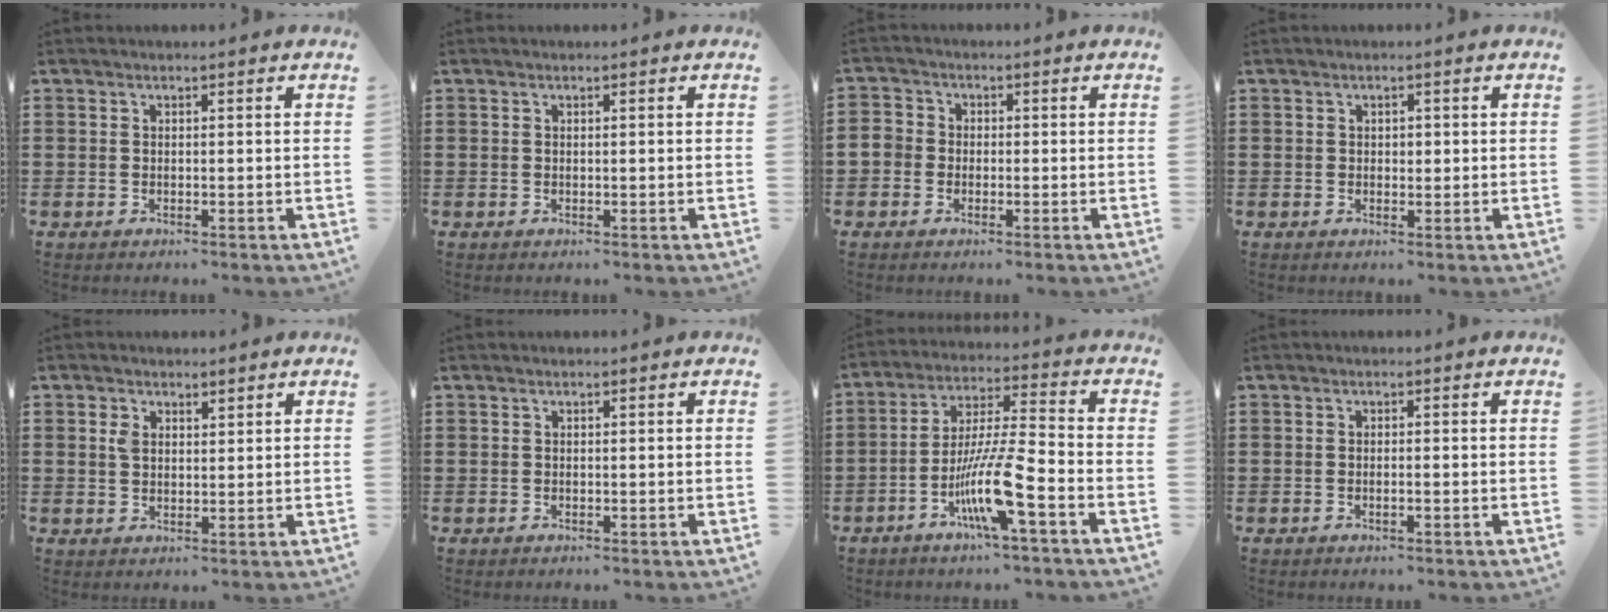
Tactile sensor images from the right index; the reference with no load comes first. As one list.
[{"total": 0.0}, {"total": 2.5, "force": [-1.2, 2.1, 0.7], "torque": [-0.028, 0.003, -0.030]}, {"total": 0.9, "force": [0.2, 0.7, 0.6], "torque": [-0.012, 0.006, 0.003]}, {"total": 2.1, "force": [1.3, 1.2, 1.1], "torque": [-0.027, 0.002, 0.024]}, {"total": 0.0}, {"total": 11.3, "force": [-5.1, 1.0, 10.1], "torque": [-0.204, -0.007, -0.098]}, {"total": 0.7, "force": [-0.3, -0.1, 0.6], "torque": [-0.010, -0.003, -0.006]}]